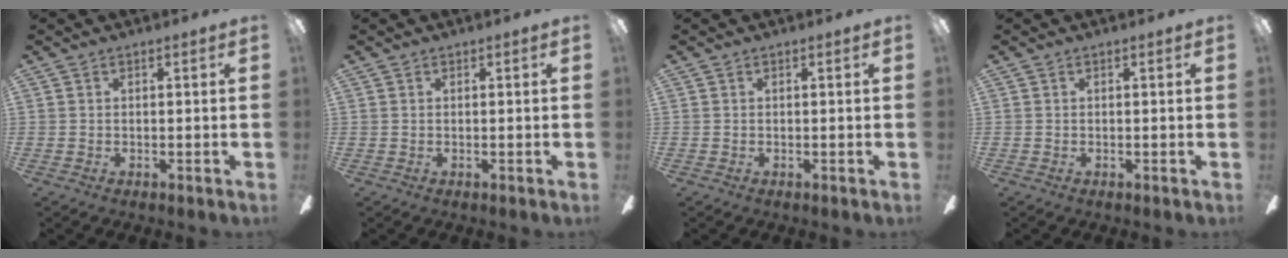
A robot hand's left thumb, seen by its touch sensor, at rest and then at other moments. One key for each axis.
{"total": 0.0}
{"total": 0.0}
{"total": 0.0}